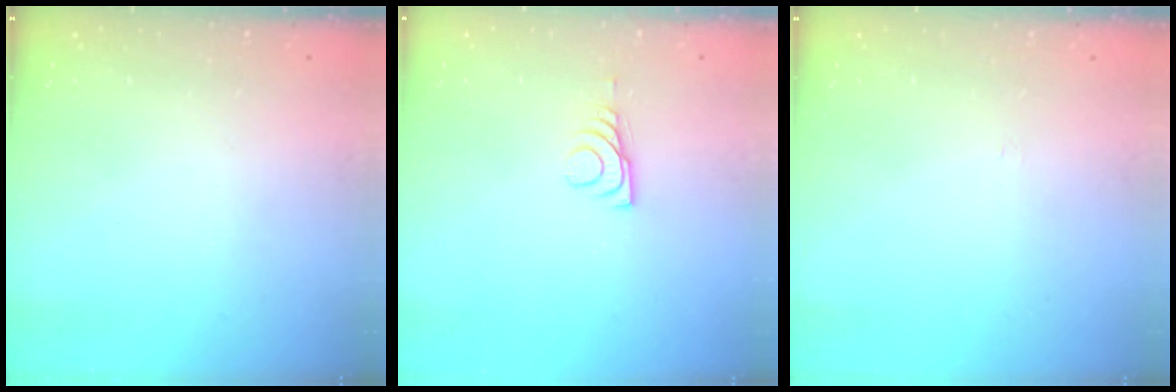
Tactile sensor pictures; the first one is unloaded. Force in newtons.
{"total": 6.6, "press": 6.6, "slide": 0.9}
{"total": 3.5, "press": 3.5, "slide": 0.4}